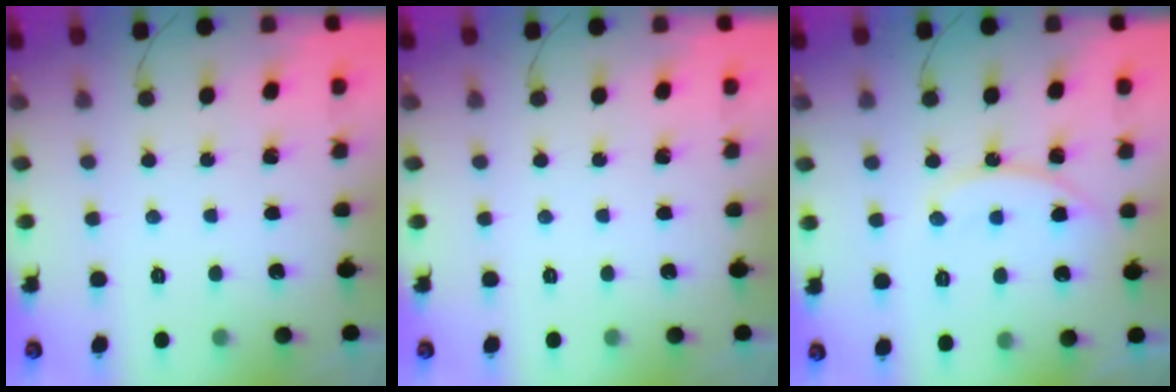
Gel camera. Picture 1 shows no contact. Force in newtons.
{"total": 0.0}
{"total": 12.5, "press": 12.5, "slide": 0.9}